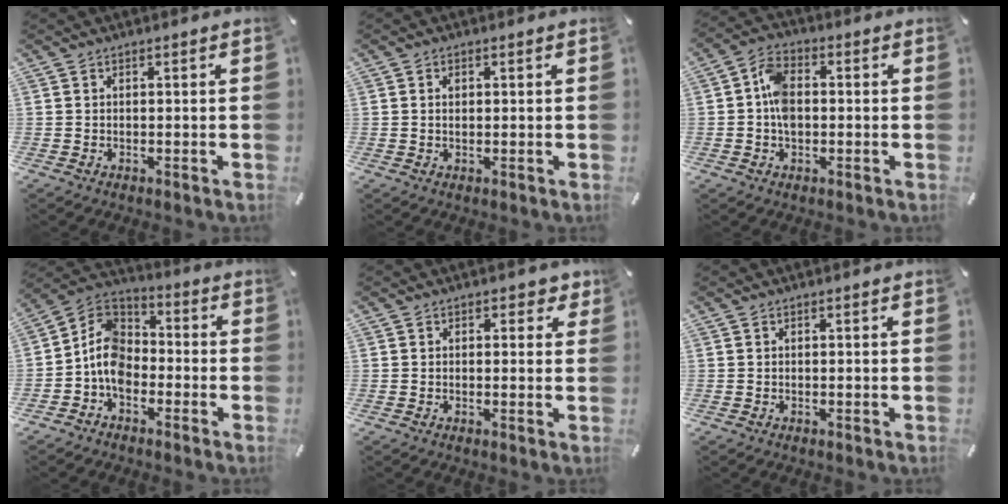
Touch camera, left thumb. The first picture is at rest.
{"total": 1.4, "force": [0.2, 1.0, 1.0], "torque": [-0.021, 0.005, 0.002]}
{"total": 6.5, "force": [-0.6, 4.4, 4.8], "torque": [-0.097, 0.011, -0.011]}
{"total": 9.4, "force": [-4.4, 6.6, 5.1], "torque": [-0.127, 0.012, -0.093]}
{"total": 2.3, "force": [0.9, 1.5, 1.4], "torque": [-0.007, 0.000, 0.009]}
{"total": 0.0}